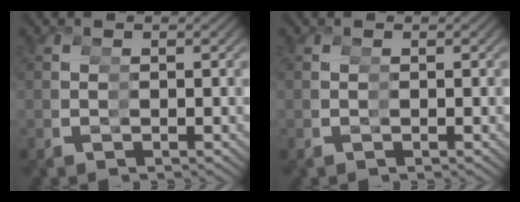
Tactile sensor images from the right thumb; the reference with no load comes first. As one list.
[{"total": 0.0}]